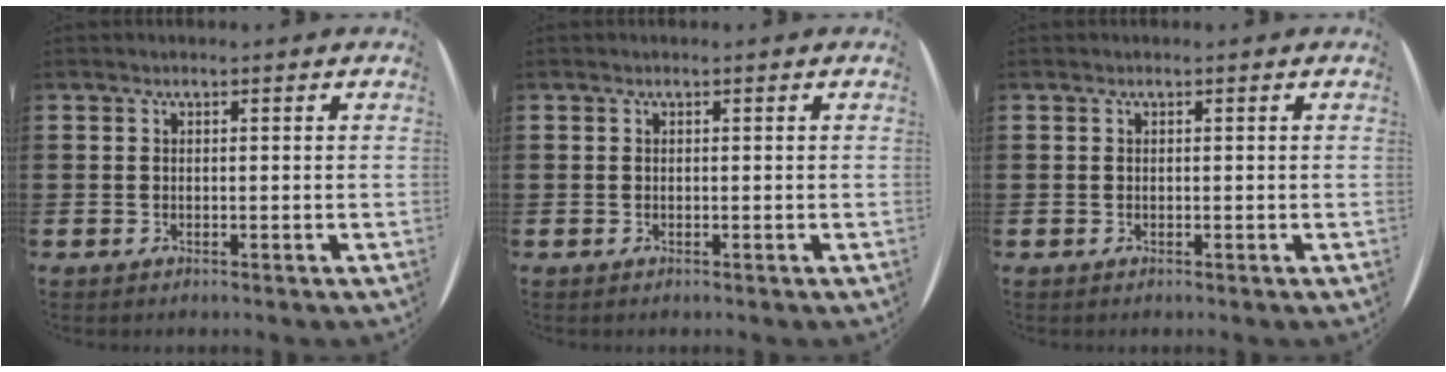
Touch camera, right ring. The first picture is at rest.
{"total": 0.0}
{"total": 0.0}